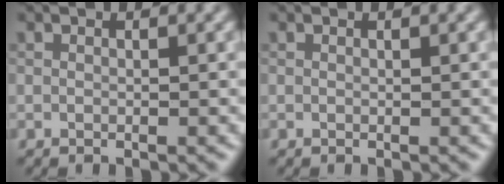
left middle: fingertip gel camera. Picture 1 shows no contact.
{"total": 0.0}